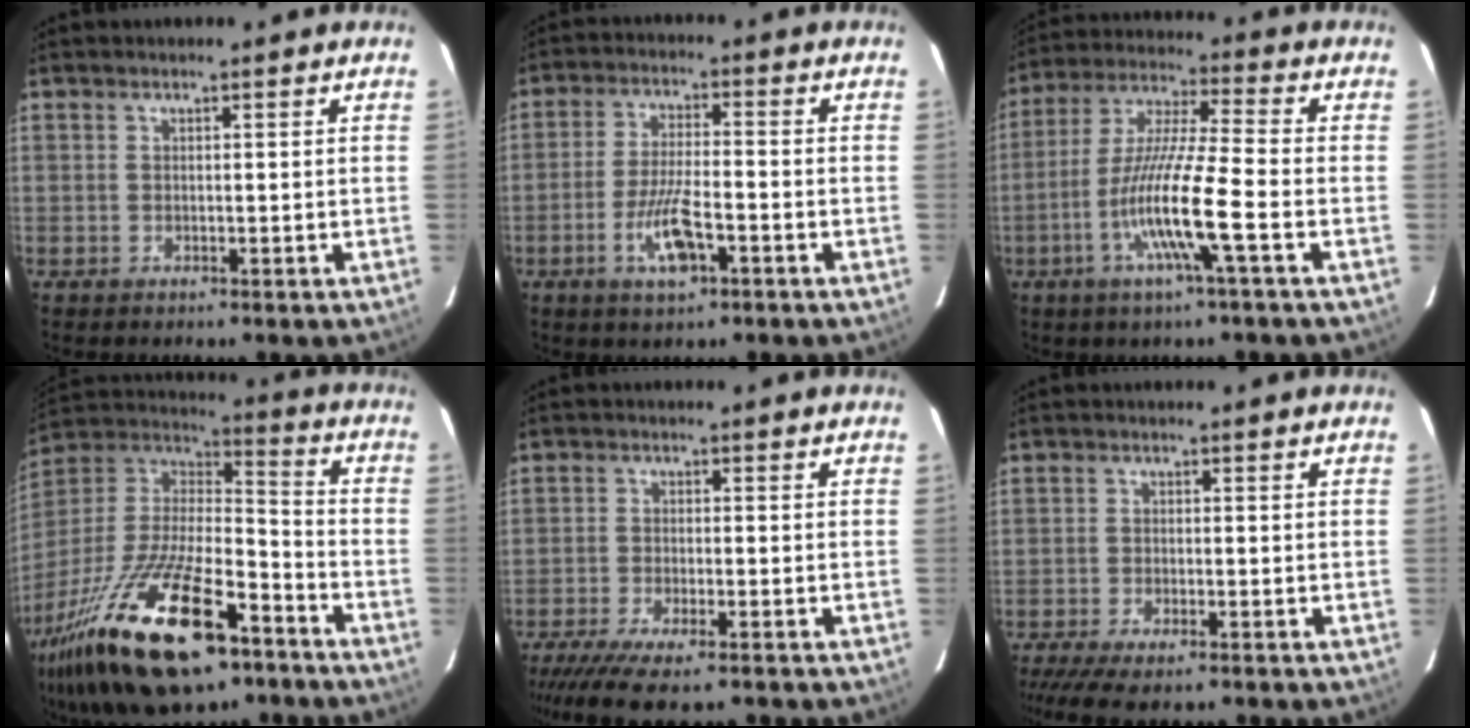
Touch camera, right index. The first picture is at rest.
{"total": 7.6, "force": [-3.2, 1.8, 6.6], "torque": [-0.130, -0.006, -0.057]}
{"total": 12.9, "force": [-4.3, -0.3, 12.2], "torque": [-0.242, -0.008, -0.087]}
{"total": 26.9, "force": [-16.7, 8.3, 19.4], "torque": [-0.387, -0.028, -0.293]}
{"total": 11.4, "force": [-9.3, 1.8, 6.3], "torque": [-0.092, -0.020, -0.143]}
{"total": 10.1, "force": [-8.3, 2.2, 5.3], "torque": [-0.081, -0.011, -0.124]}